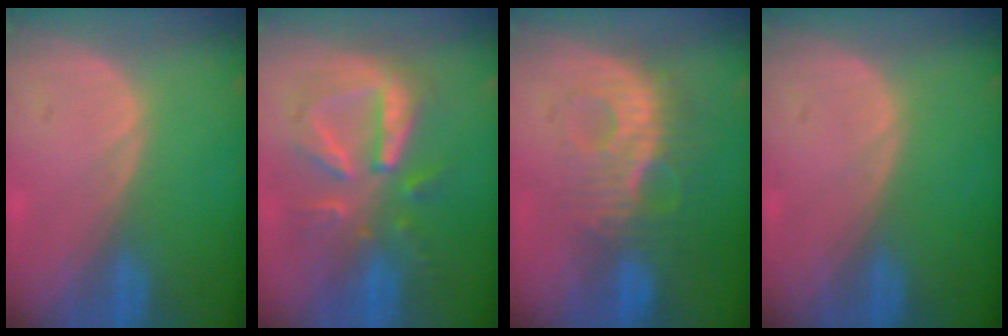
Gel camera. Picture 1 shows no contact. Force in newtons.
{"total": 9.0, "press": 8.6, "slide": 2.4}
{"total": 9.2, "press": 8.5, "slide": 3.5}
{"total": 0.0}